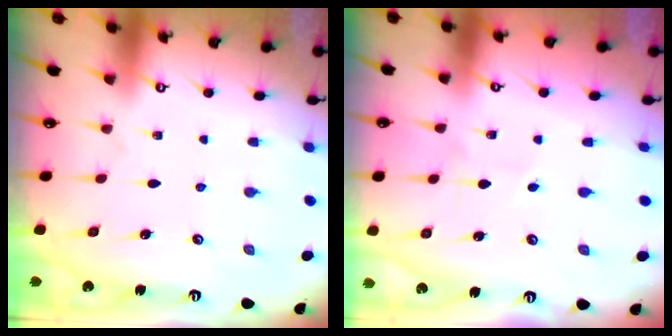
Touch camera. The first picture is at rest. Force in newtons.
{"total": 1.5, "press": 1.5, "slide": 0.1}